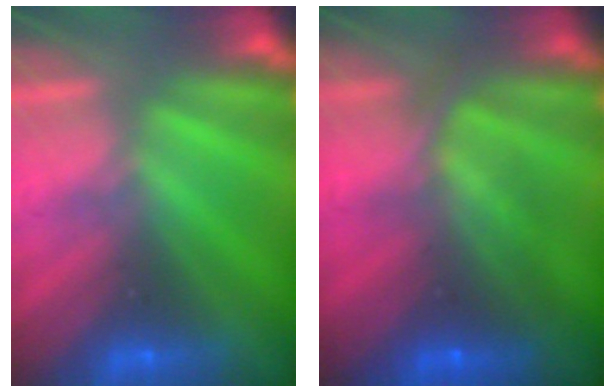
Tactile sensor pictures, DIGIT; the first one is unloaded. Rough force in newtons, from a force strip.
{"total": 7.4}